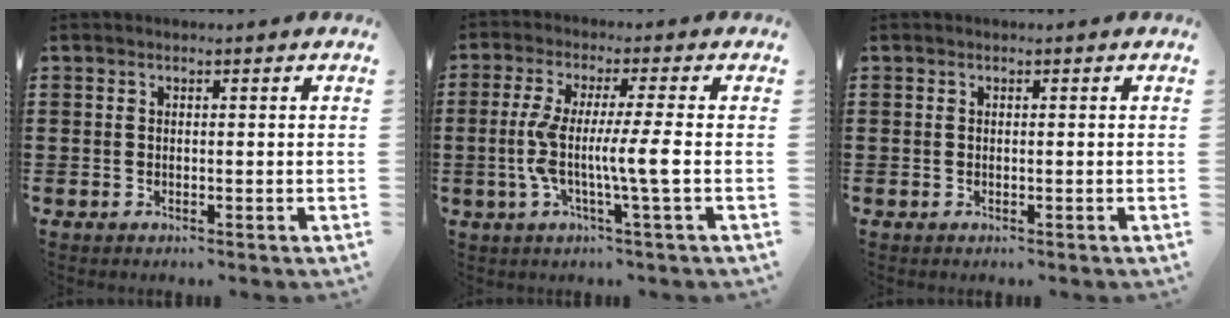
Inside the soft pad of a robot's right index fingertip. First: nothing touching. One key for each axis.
{"total": 8.3, "fx": -1.4, "fy": -0.1, "fz": 8.2, "tx": -0.166, "ty": -0.012, "tz": -0.035}
{"total": 0.0}